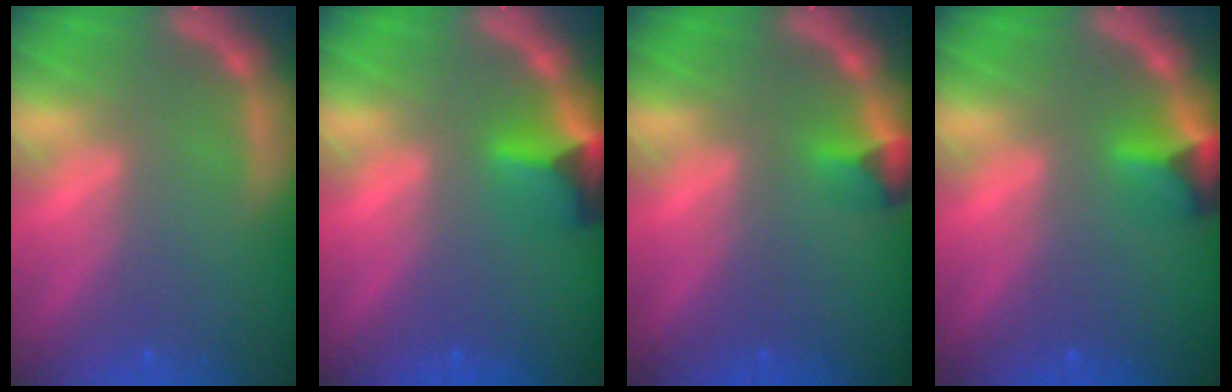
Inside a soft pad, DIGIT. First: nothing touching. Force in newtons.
{"total": 3.9}
{"total": 1.9}
{"total": 2.9}